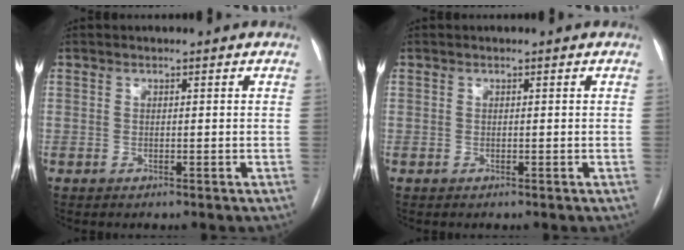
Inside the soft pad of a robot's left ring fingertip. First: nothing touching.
{"total": 0.0}